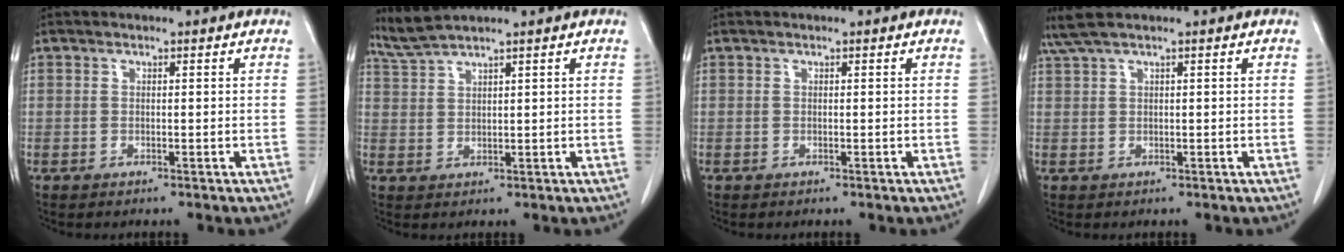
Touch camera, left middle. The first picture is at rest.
{"total": 3.4, "force": [3.2, -1.0, 1.0], "torque": [-0.032, 0.006, 0.076]}
{"total": 0.0}
{"total": 2.7, "force": [2.0, -0.2, 1.8], "torque": [-0.050, 0.021, 0.047]}